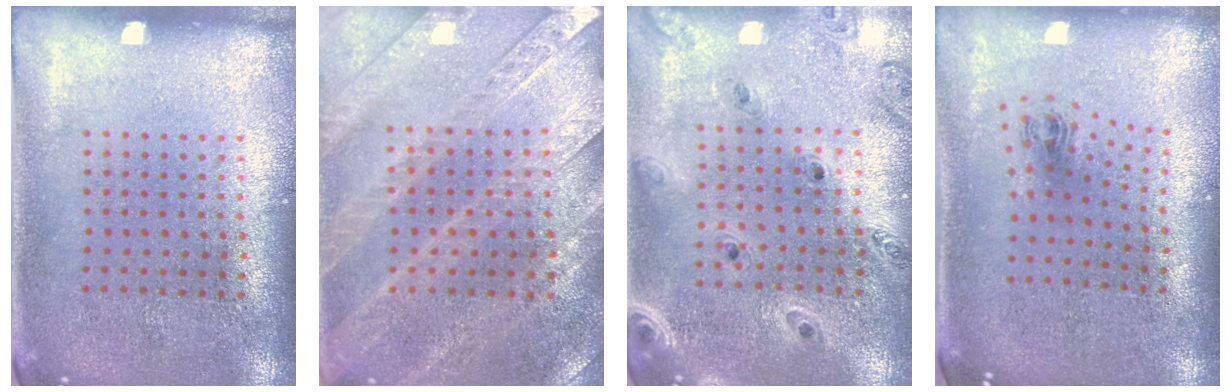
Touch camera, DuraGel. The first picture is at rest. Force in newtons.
{"total": 2.9, "press": 2.7, "slide": 1.1}
{"total": 1.3, "press": 1.3, "slide": 0.2}
{"total": 1.0, "press": 0.5, "slide": 0.9}